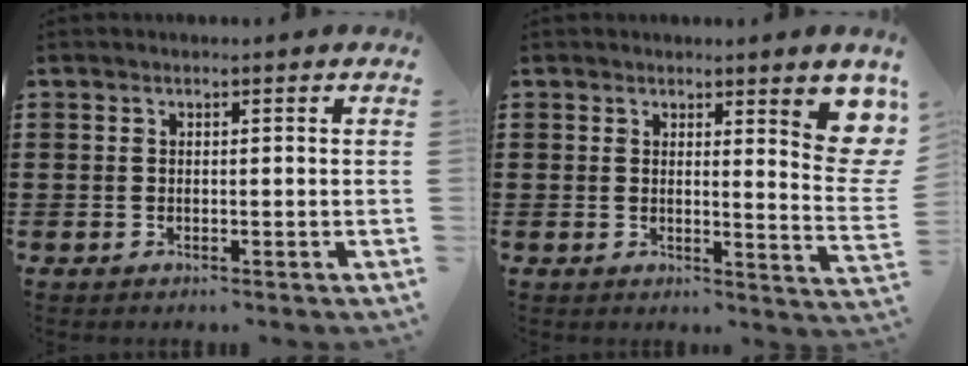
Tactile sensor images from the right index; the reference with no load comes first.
{"total": 5.4, "force": [3.0, 0.7, 4.4], "torque": [-0.065, -0.024, 0.046]}